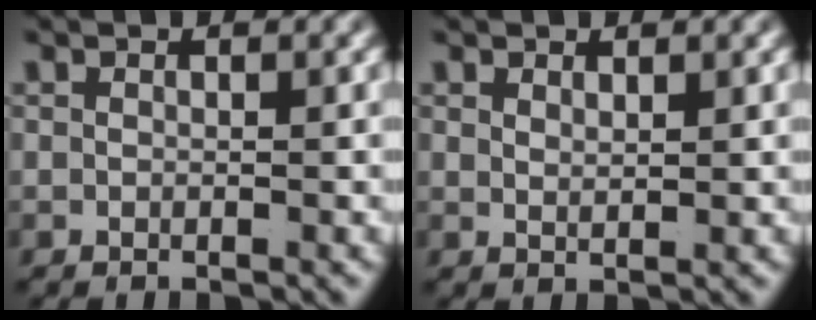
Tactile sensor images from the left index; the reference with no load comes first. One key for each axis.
{"total": 1.1, "fx": 0.9, "fy": -0.5, "fz": 0.4, "tx": -0.004, "ty": -0.009, "tz": 0.026}